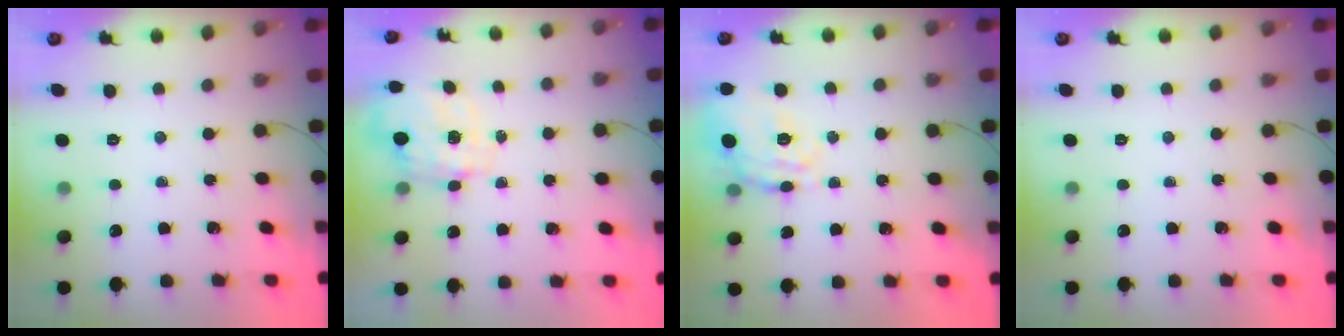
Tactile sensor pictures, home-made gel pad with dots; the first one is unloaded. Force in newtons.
{"total": 2.7, "press": 2.6, "slide": 0.9}
{"total": 17.1, "press": 17.1, "slide": 0.5}
{"total": 0.0}